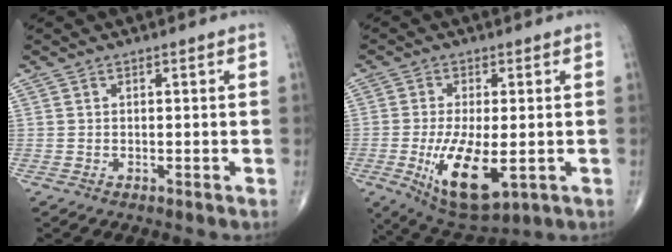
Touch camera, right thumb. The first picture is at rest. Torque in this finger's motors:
{"motor_torque": [-0.17, 0.80, 1.16, -0.04, 0.19]}